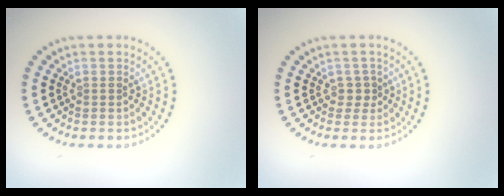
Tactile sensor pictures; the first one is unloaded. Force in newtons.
{"total": 1.3, "press": 0.9, "slide": 0.8}